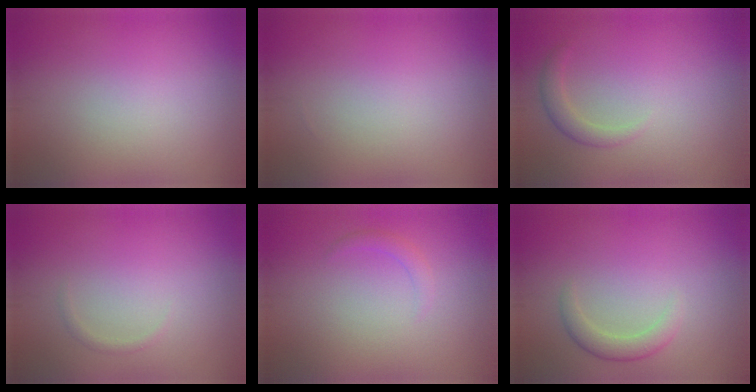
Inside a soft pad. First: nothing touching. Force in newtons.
{"total": 0.0}
{"total": 1.5, "press": 1.5, "slide": 0.1}
{"total": 0.6, "press": 0.6, "slide": 0.0}
{"total": 1.1, "press": 1.1, "slide": 0.2}
{"total": 1.9, "press": 1.9, "slide": 0.2}